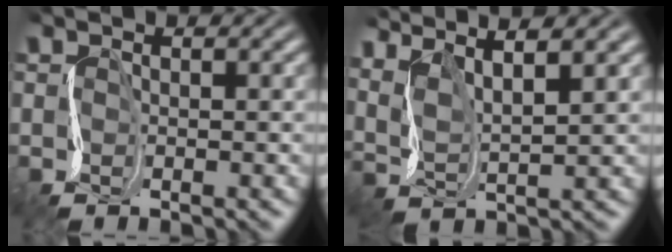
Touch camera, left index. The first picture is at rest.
{"total": 5.3, "force": [4.5, 0.3, 2.7], "torque": [-0.064, 0.020, 0.072]}